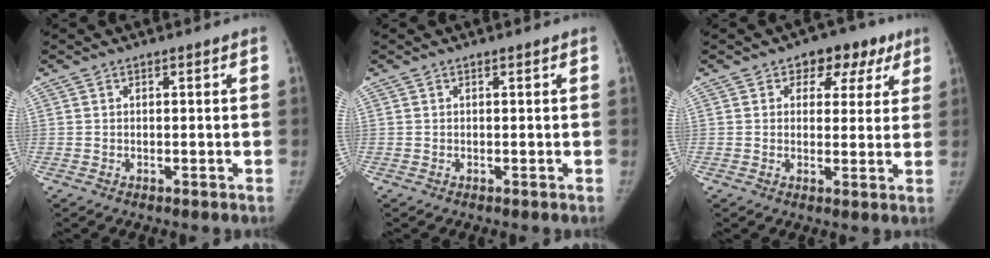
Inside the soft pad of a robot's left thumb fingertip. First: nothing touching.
{"total": 0.0}
{"total": 8.0, "force": [4.0, 5.8, 3.8], "torque": [0.009, -0.004, 0.044]}